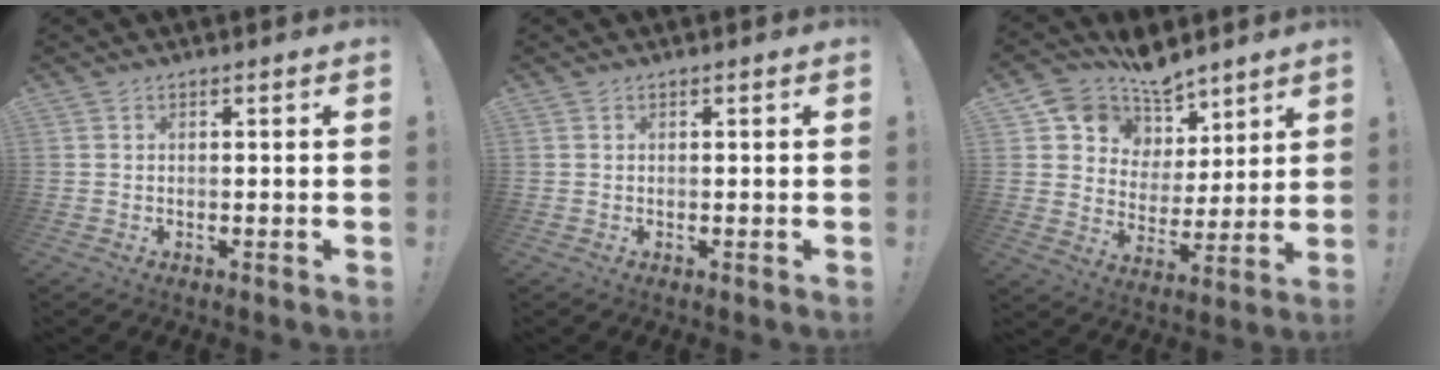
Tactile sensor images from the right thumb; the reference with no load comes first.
{"total": 0.0}
{"total": 11.6, "force": [9.3, 6.9, 0.6], "torque": [-0.031, -0.081, 0.182]}